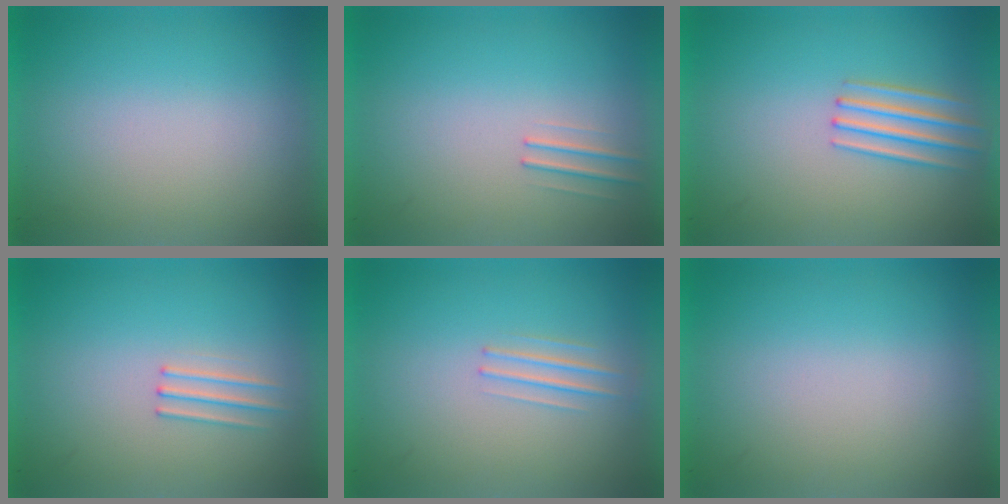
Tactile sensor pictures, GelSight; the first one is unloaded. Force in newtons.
{"total": 1.0}
{"total": 2.1}
{"total": 1.2}
{"total": 1.2}
{"total": 0.0}